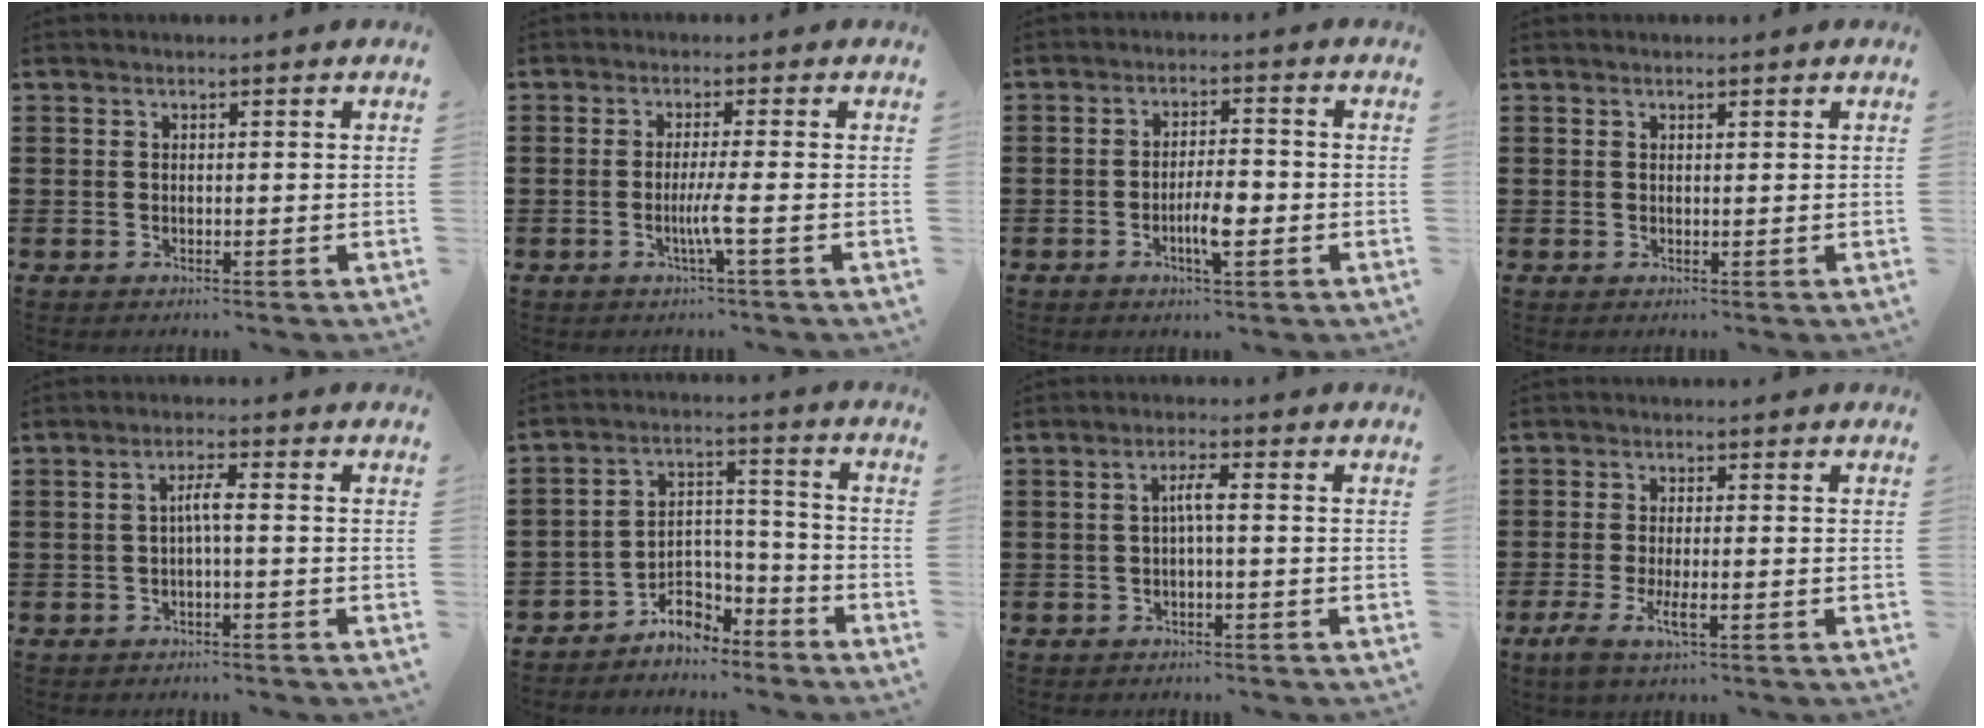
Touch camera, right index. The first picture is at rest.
{"total": 3.7, "force": [-1.0, -0.6, 3.5], "torque": [-0.068, -0.014, -0.023]}
{"total": 5.1, "force": [-1.5, 1.4, 4.6], "torque": [-0.083, 0.004, -0.029]}
{"total": 0.5, "force": [0.4, 0.2, 0.3], "torque": [-0.008, 0.001, 0.007]}
{"total": 2.6, "force": [-0.5, 0.1, 2.5], "torque": [-0.048, 0.001, -0.012]}
{"total": 6.5, "force": [-5.7, 2.8, 1.3], "torque": [-0.029, 0.017, -0.114]}
{"total": 2.6, "force": [-0.4, 0.2, 2.6], "torque": [-0.049, 0.003, -0.011]}
{"total": 4.2, "force": [-1.8, 0.9, 3.7], "torque": [-0.080, -0.013, -0.034]}